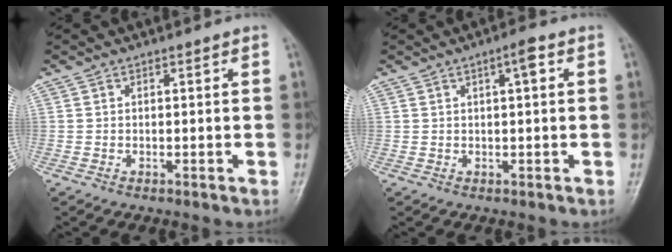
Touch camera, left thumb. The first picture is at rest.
{"total": 2.8, "force": [0.9, 0.5, 2.5], "torque": [-0.041, 0.004, 0.012]}